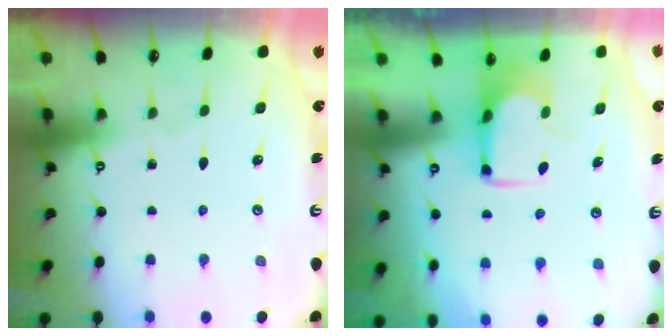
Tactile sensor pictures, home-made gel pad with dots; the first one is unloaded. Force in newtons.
{"total": 3.5, "press": 3.5, "slide": 0.2}